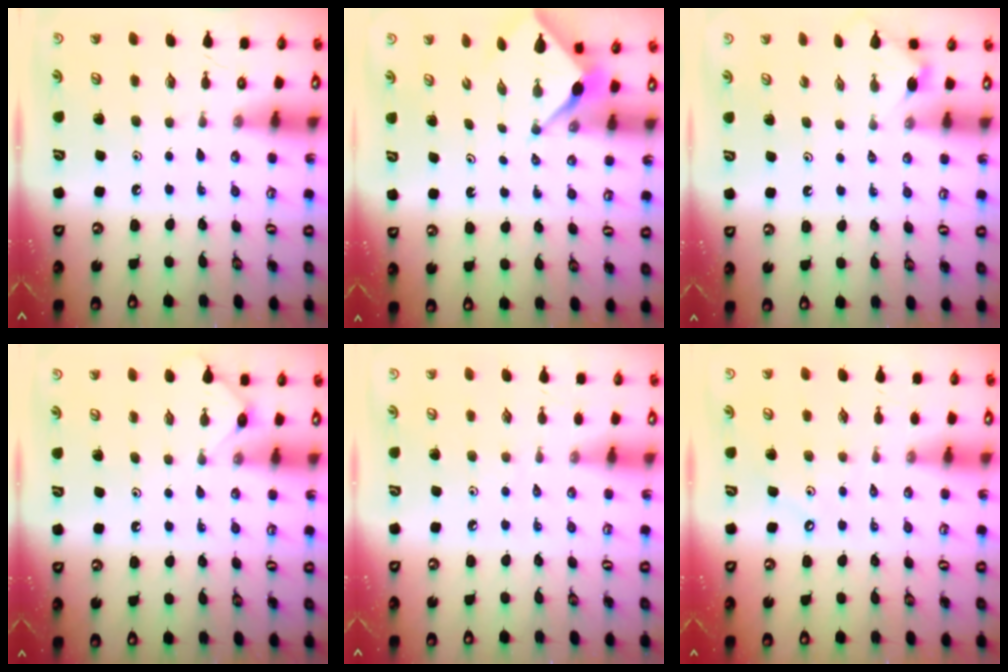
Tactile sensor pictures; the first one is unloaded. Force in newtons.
{"total": 2.3, "press": 2.3, "slide": 0.3}
{"total": 1.1, "press": 1.1, "slide": 0.3}
{"total": 3.7, "press": 3.7, "slide": 0.5}
{"total": 2.6, "press": 2.5, "slide": 0.6}
{"total": 2.1, "press": 2.0, "slide": 0.3}